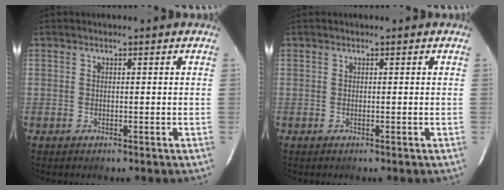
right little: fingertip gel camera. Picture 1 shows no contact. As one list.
[{"total": 0.0}]